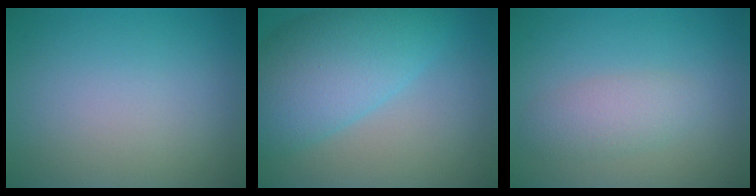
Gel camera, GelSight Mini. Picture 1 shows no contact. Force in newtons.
{"total": 8.5, "press": 8.5, "slide": 0.4}
{"total": 2.5, "press": 2.5, "slide": 0.1}